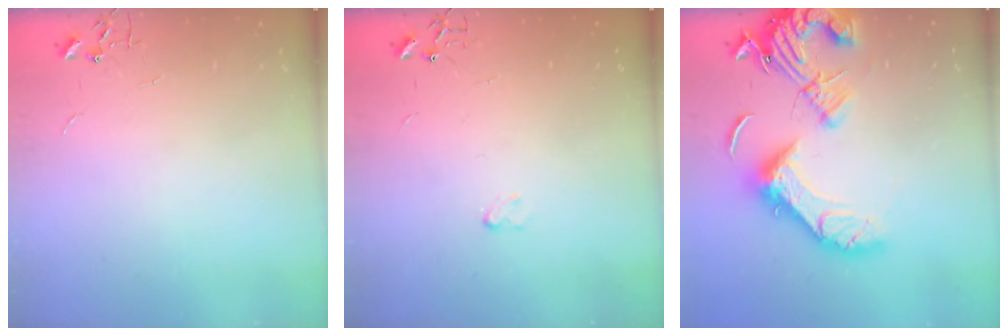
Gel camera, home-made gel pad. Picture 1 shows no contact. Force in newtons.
{"total": 3.4, "press": 3.4, "slide": 0.4}
{"total": 20.2, "press": 20.1, "slide": 2.4}